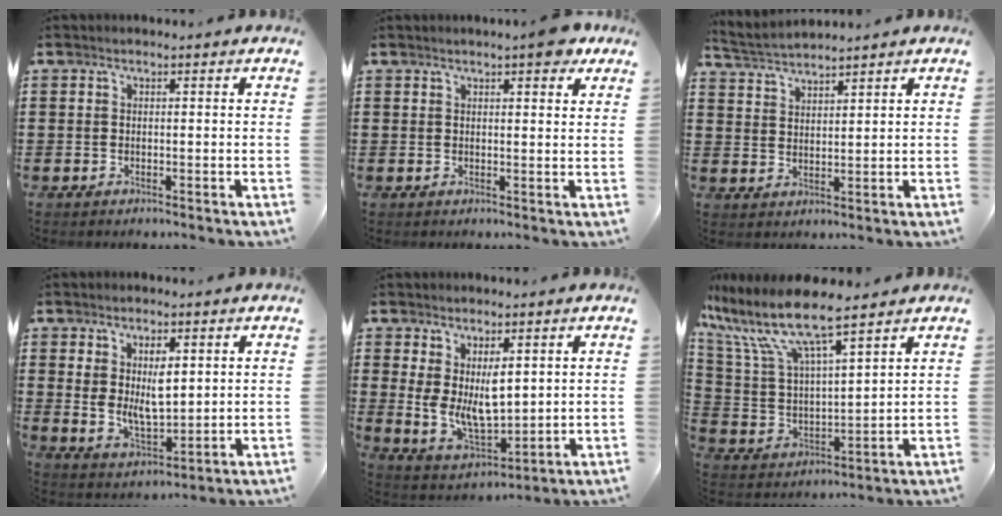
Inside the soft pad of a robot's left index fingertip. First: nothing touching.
{"total": 4.1, "force": [3.1, 0.8, 2.7], "torque": [-0.035, -0.006, 0.050]}
{"total": 2.7, "force": [2.7, 0.1, 0.2], "torque": [-0.016, -0.008, 0.048]}
{"total": 6.4, "force": [2.0, 3.1, 5.2], "torque": [-0.093, -0.002, 0.033]}
{"total": 7.1, "force": [2.4, 3.8, 5.4], "torque": [-0.109, -0.012, 0.046]}
{"total": 9.9, "force": [8.1, 1.3, 5.4], "torque": [-0.146, -0.045, 0.136]}